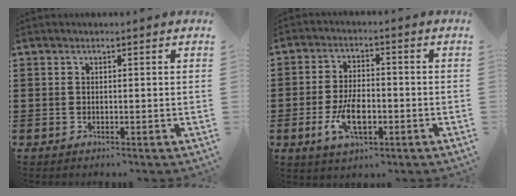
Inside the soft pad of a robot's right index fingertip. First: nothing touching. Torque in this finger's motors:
{"motor_torque": [1.27, 0.86, 0.26, 0.19]}